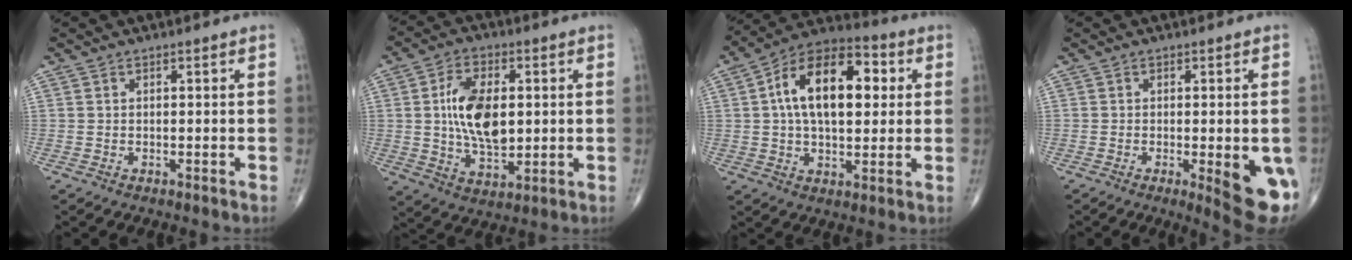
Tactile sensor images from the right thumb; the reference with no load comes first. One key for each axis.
{"total": 13.2, "fx": 1.3, "fy": 7.4, "fz": 10.9, "tx": -0.178, "ty": -0.009, "tz": 0.025}
{"total": 17.9, "fx": 3.3, "fy": 9.8, "fz": 14.6, "tx": -0.216, "ty": 0.019, "tz": 0.045}
{"total": 10.4, "fx": -2.7, "fy": 2.8, "fz": 9.7, "tx": -0.112, "ty": -0.019, "tz": -0.028}